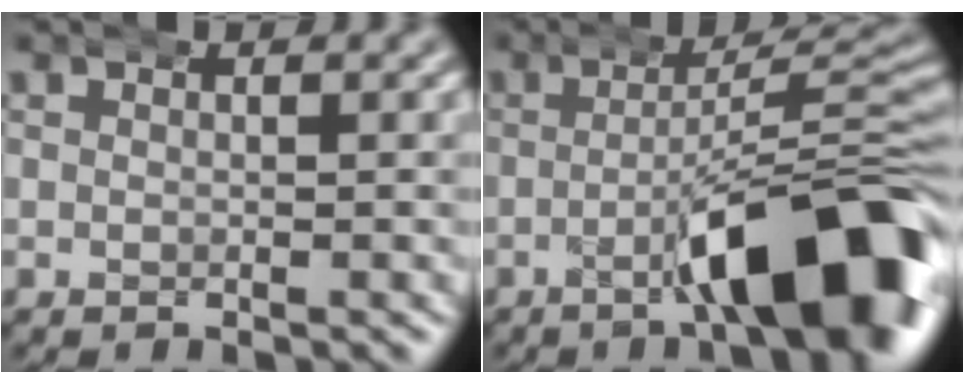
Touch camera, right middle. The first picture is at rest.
{"total": 10.2, "force": [-4.7, 2.4, 8.7], "torque": [-0.120, 0.008, -0.076]}